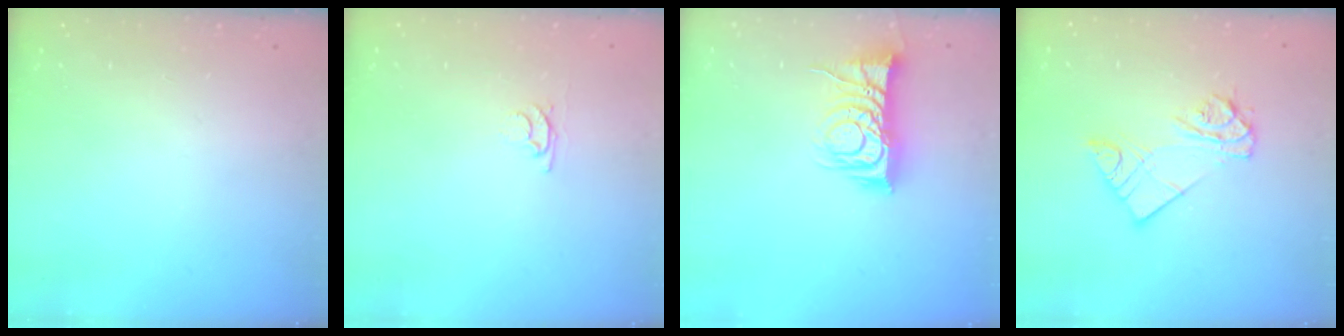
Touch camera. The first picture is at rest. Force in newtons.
{"total": 3.1, "press": 3.0, "slide": 0.4}
{"total": 9.7, "press": 9.7, "slide": 0.6}
{"total": 9.8, "press": 9.8, "slide": 0.7}